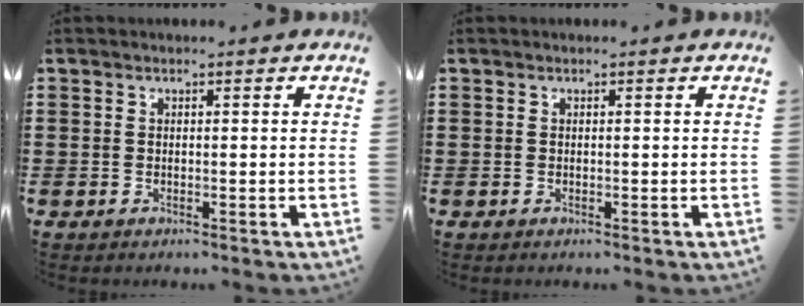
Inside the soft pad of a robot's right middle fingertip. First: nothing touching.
{"total": 0.0}